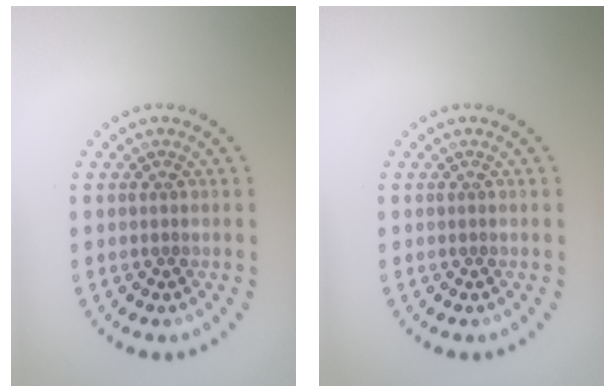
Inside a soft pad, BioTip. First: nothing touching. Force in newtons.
{"total": 0.0}